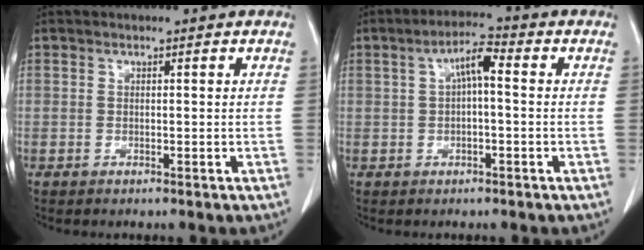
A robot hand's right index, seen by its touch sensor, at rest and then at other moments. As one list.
[{"total": 4.9, "force": [0.7, 1.2, 4.7], "torque": [-0.087, 0.018, 0.009]}]